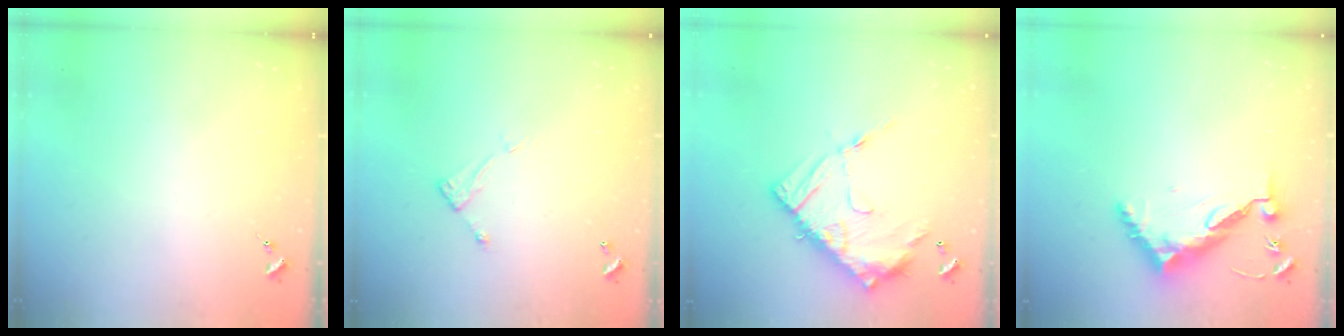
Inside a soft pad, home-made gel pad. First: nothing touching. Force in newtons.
{"total": 5.0, "press": 5.0, "slide": 0.2}
{"total": 16.6, "press": 16.6, "slide": 1.5}
{"total": 10.6, "press": 10.5, "slide": 0.9}